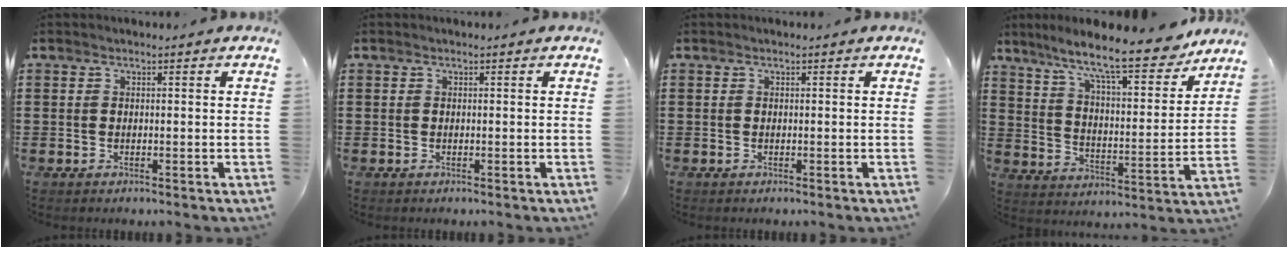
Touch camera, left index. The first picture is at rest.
{"total": 0.0}
{"total": 0.0}
{"total": 11.5, "force": [9.8, 1.1, 5.9], "torque": [-0.126, -0.063, 0.159]}